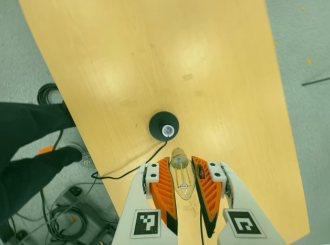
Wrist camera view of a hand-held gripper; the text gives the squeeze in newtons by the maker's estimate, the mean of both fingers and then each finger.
{"total": 21.2, "left": 24.0, "right": 18.5}